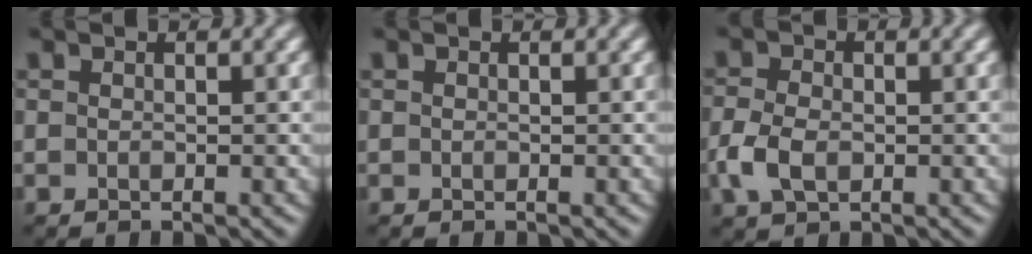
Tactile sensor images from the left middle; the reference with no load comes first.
{"total": 0.0}
{"total": 3.6, "force": [-0.8, 2.5, 2.5], "torque": [-0.065, -0.003, -0.021]}